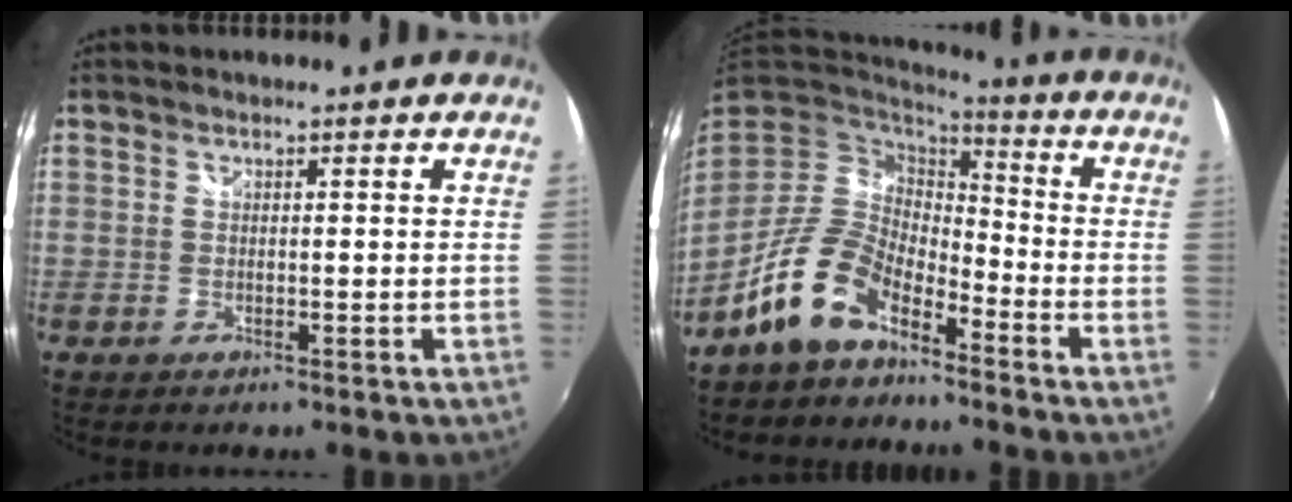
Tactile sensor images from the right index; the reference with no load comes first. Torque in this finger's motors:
{"motor_torque": [0.55, -0.47, 0.73, 0.16]}